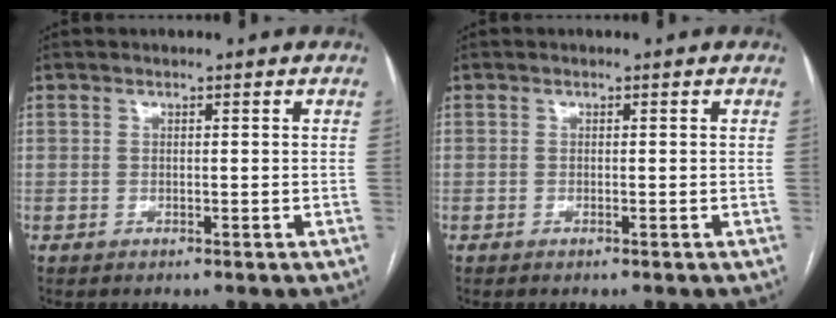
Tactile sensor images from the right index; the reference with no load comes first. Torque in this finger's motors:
{"motor_torque": [0.06, -0.05, 0.04, 0.01]}